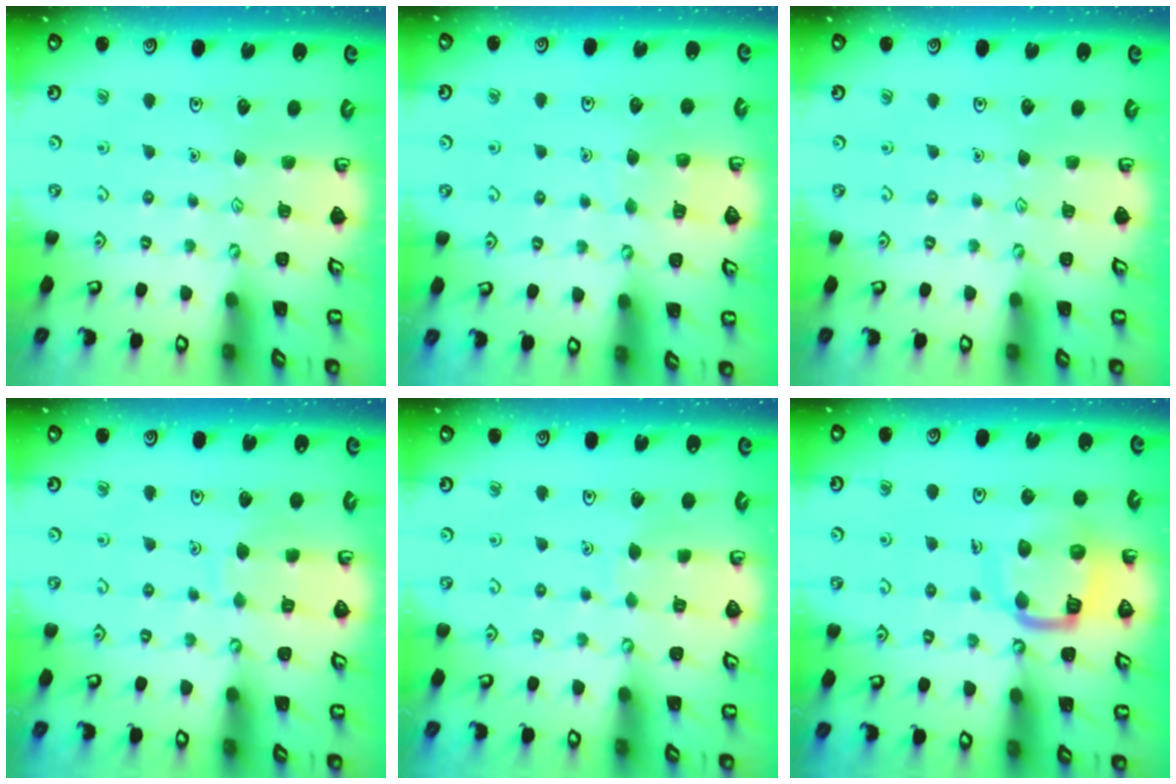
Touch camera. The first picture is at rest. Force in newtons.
{"total": 4.6, "press": 4.6, "slide": 0.4}
{"total": 0.0}
{"total": 5.7, "press": 5.7, "slide": 0.4}
{"total": 3.5, "press": 3.5, "slide": 0.3}
{"total": 12.1, "press": 12.0, "slide": 1.3}